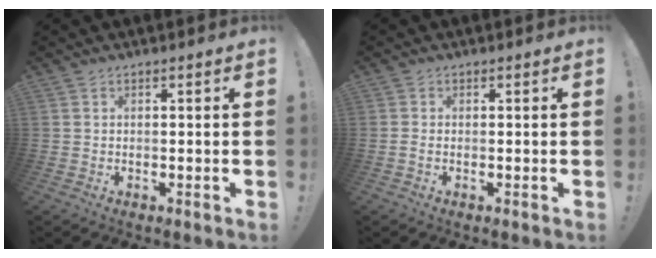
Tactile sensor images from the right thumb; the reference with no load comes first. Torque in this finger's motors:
{"motor_torque": [-0.10, -0.08, -0.15, 0.02, 0.10]}